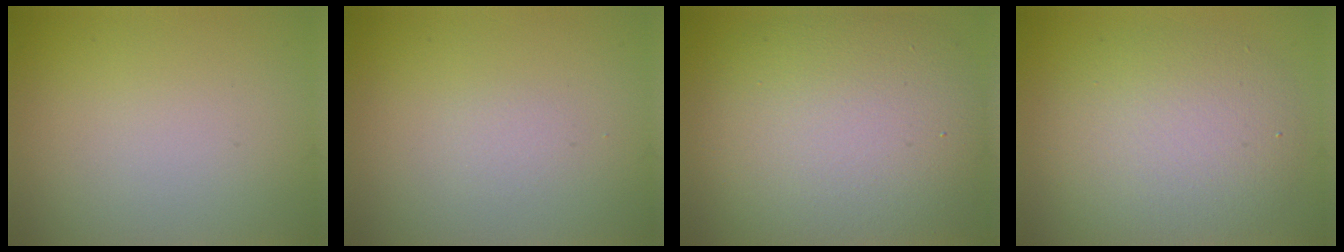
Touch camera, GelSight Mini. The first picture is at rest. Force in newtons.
{"total": 0.6, "press": 0.6, "slide": 0.1}
{"total": 12.3, "press": 12.3, "slide": 0.8}
{"total": 6.7, "press": 6.7, "slide": 0.6}